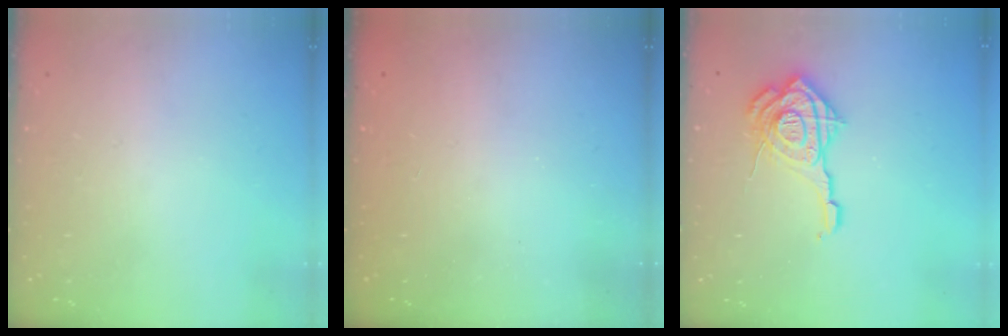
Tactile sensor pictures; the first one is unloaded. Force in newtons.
{"total": 2.3, "press": 2.1, "slide": 0.8}
{"total": 16.9, "press": 16.8, "slide": 1.7}